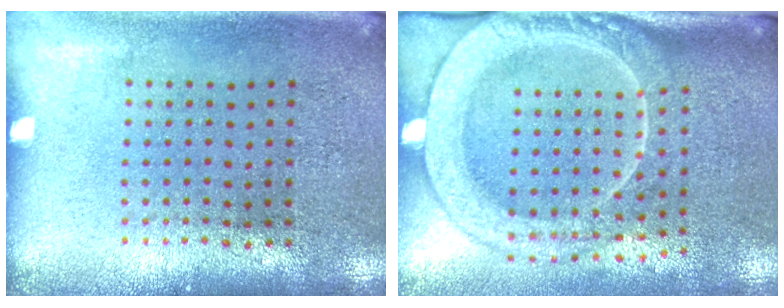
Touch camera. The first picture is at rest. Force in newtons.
{"total": 2.4, "press": 2.1, "slide": 1.2}